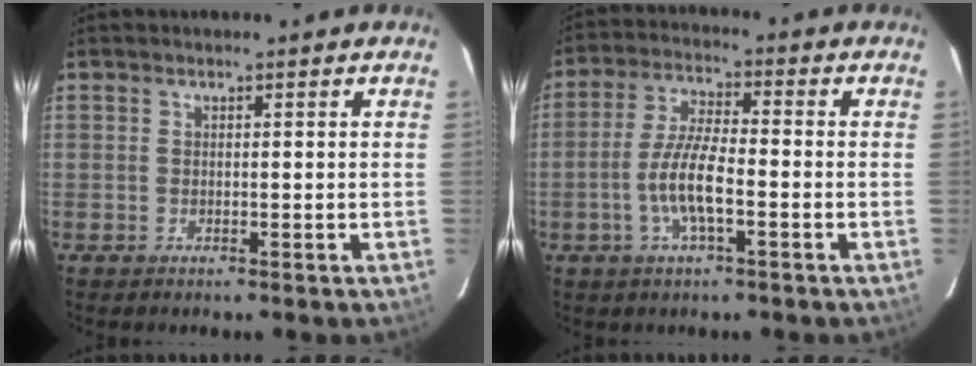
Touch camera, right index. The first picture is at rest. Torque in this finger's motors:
{"motor_torque": [1.18, -0.71, 0.81, 0.20]}